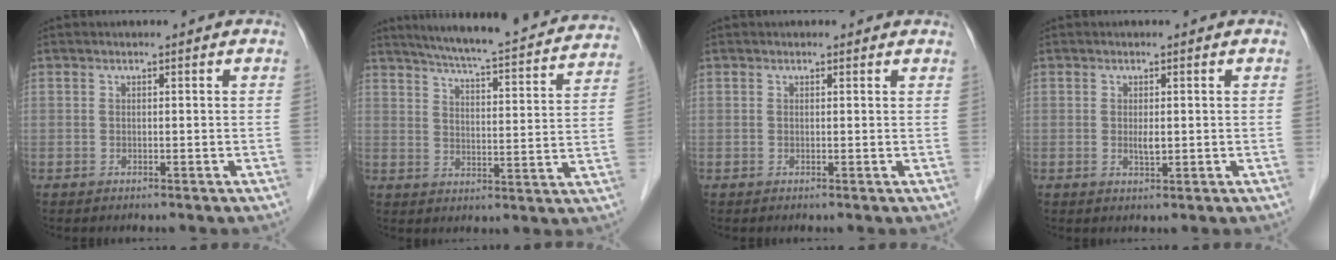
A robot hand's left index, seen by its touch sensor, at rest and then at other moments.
{"total": 22.5, "force": [20.4, 2.0, 9.2], "torque": [-0.138, -0.023, 0.258]}
{"total": 0.8, "force": [0.7, 0.3, 0.1], "torque": [-0.006, 0.000, 0.006]}
{"total": 1.5, "force": [-0.1, 0.4, 1.4], "torque": [-0.028, -0.006, 0.001]}